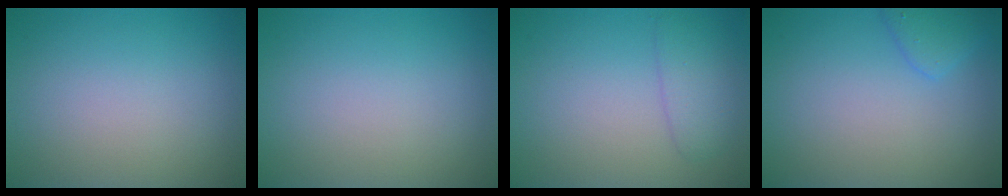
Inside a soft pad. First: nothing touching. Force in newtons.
{"total": 0.0}
{"total": 2.3, "press": 2.3, "slide": 0.1}
{"total": 1.9, "press": 1.9, "slide": 0.1}